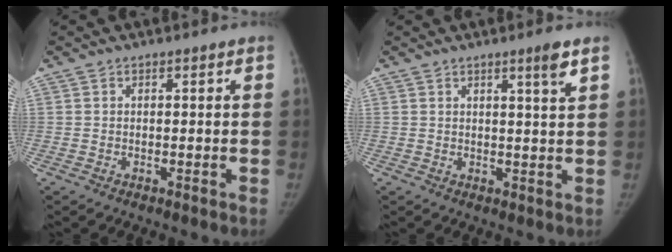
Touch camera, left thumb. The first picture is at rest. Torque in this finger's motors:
{"motor_torque": [0.51, 0.02, 0.04, -0.51, 0.08]}